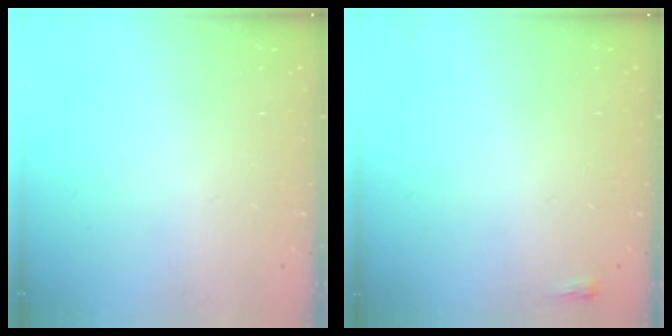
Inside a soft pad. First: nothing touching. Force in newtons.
{"total": 2.0, "press": 2.0, "slide": 0.5}